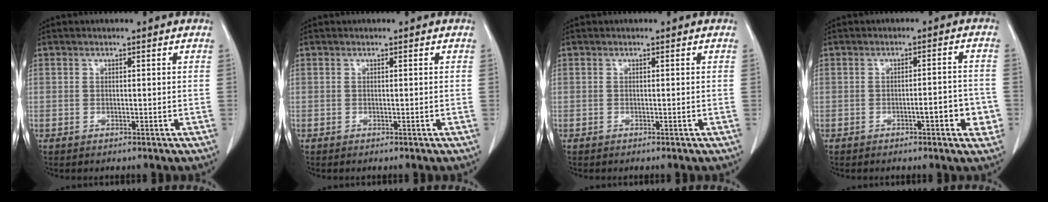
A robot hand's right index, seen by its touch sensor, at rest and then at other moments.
{"total": 0.0}
{"total": 0.0}
{"total": 5.1, "force": [-2.0, 1.1, 4.6], "torque": [-0.056, 0.008, -0.023]}